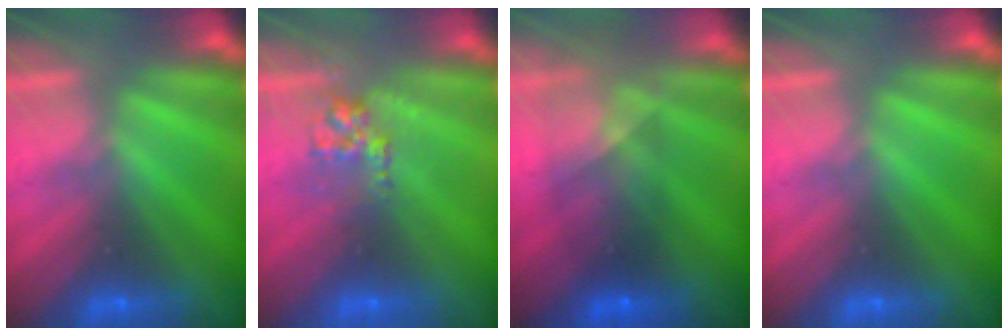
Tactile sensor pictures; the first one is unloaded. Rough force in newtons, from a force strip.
{"total": 2.8}
{"total": 5.8}
{"total": 0.0}